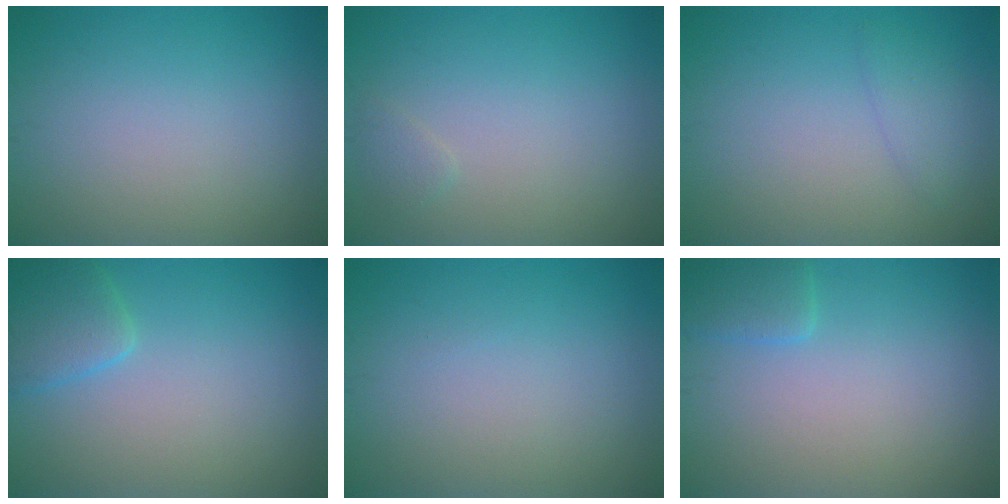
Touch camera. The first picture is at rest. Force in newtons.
{"total": 0.8, "press": 0.8, "slide": 0.1}
{"total": 1.5, "press": 1.5, "slide": 0.2}
{"total": 2.9, "press": 2.9, "slide": 0.2}
{"total": 0.0}
{"total": 2.3, "press": 2.3, "slide": 0.2}